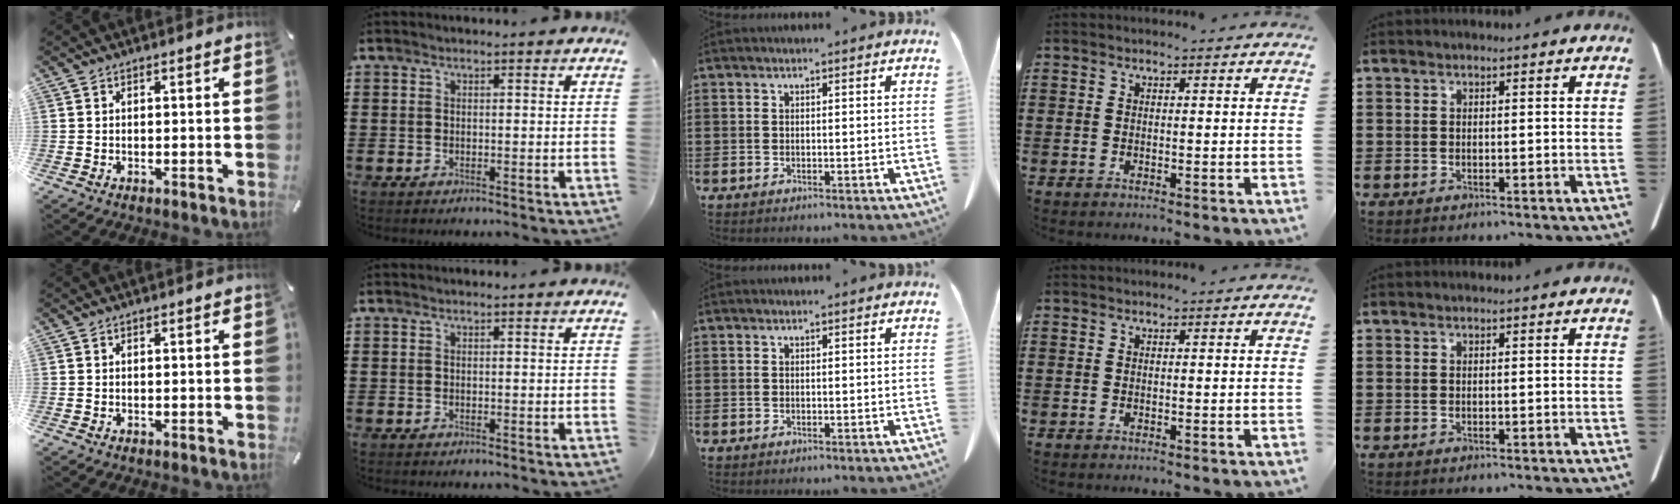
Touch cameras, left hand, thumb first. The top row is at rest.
{}